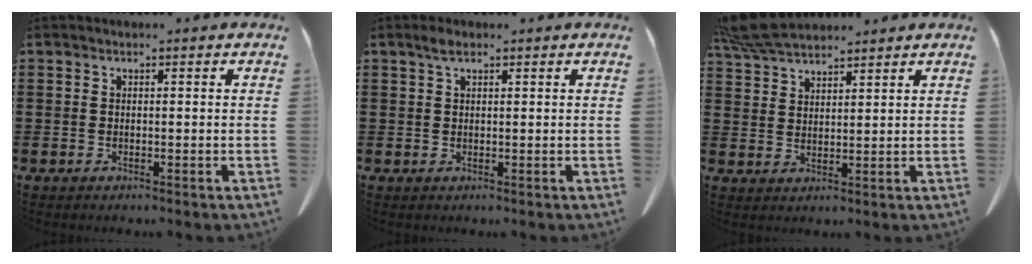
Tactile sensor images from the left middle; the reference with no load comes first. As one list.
[{"total": 1.5, "force": [0.9, 0.7, 1.0], "torque": [-0.025, 0.003, 0.017]}, {"total": 6.6, "force": [5.9, 1.3, 2.7], "torque": [-0.072, -0.012, 0.114]}]